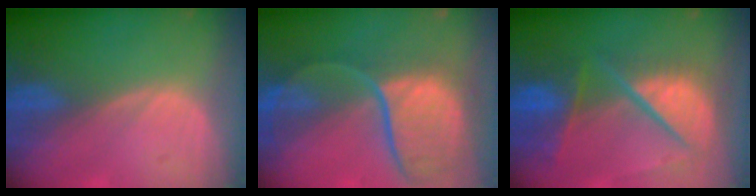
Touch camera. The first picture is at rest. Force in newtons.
{"total": 12.2, "press": 9.9, "slide": 7.1}
{"total": 11.0, "press": 9.2, "slide": 6.1}